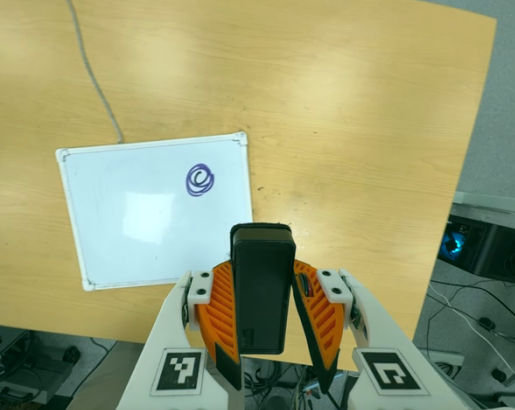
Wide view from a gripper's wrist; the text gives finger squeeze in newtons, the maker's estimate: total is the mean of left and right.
{"total": 5.3, "left": 4.5, "right": 6.1}